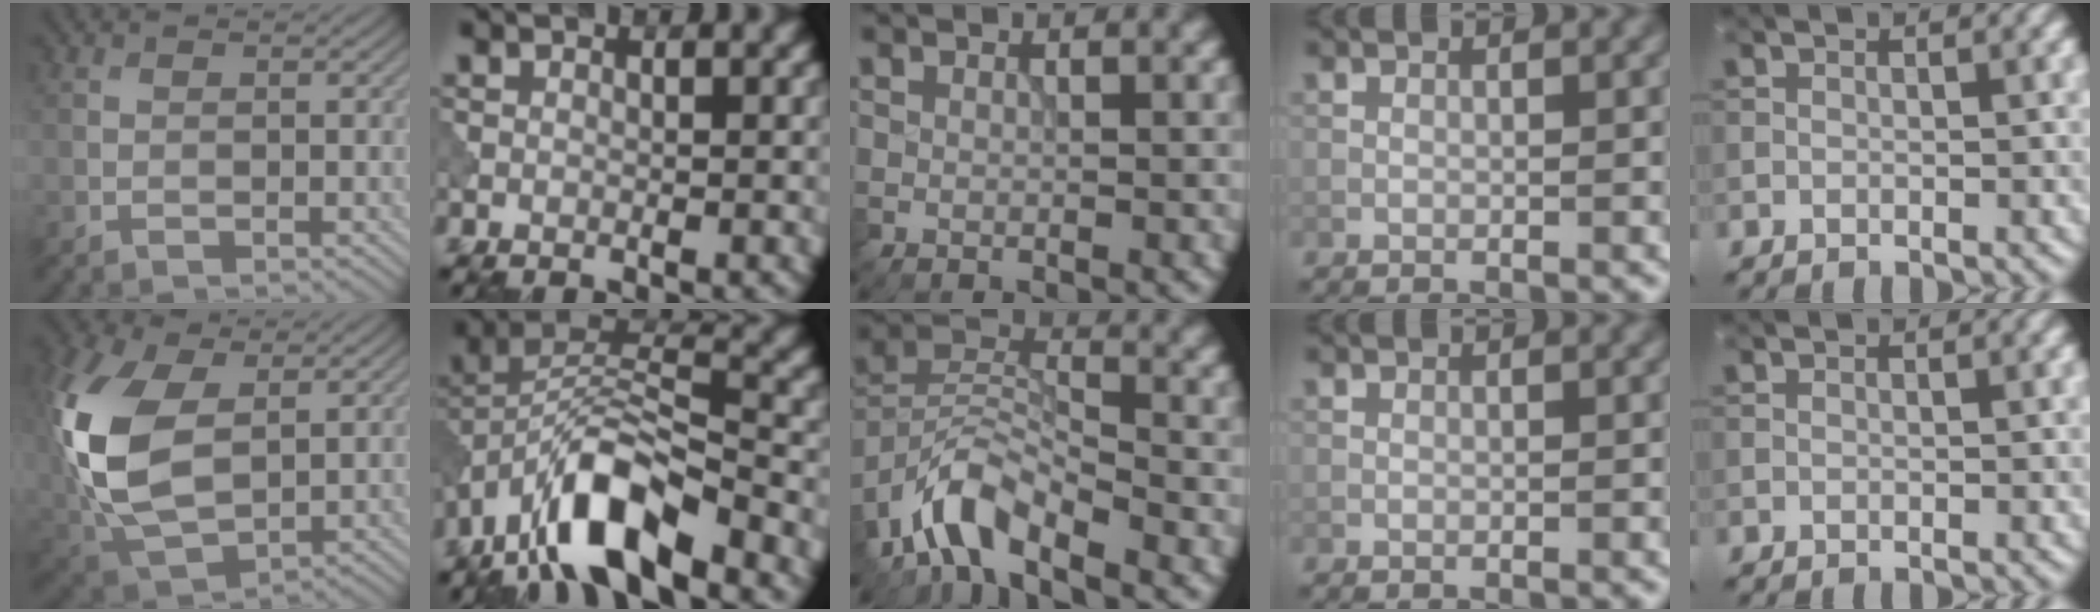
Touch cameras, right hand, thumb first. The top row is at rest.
{"thumb": {"total": 14.8, "force": [2.0, 9.4, 11.3], "torque": [-0.306, 0.002, 0.045]}, "index": {"total": 10.4, "force": [-6.4, 3.5, 7.3], "torque": [-0.134, 0.013, -0.129]}, "middle": {"total": 6.0, "force": [-4.7, 2.0, 3.2], "torque": [-0.054, 0.006, -0.099]}}